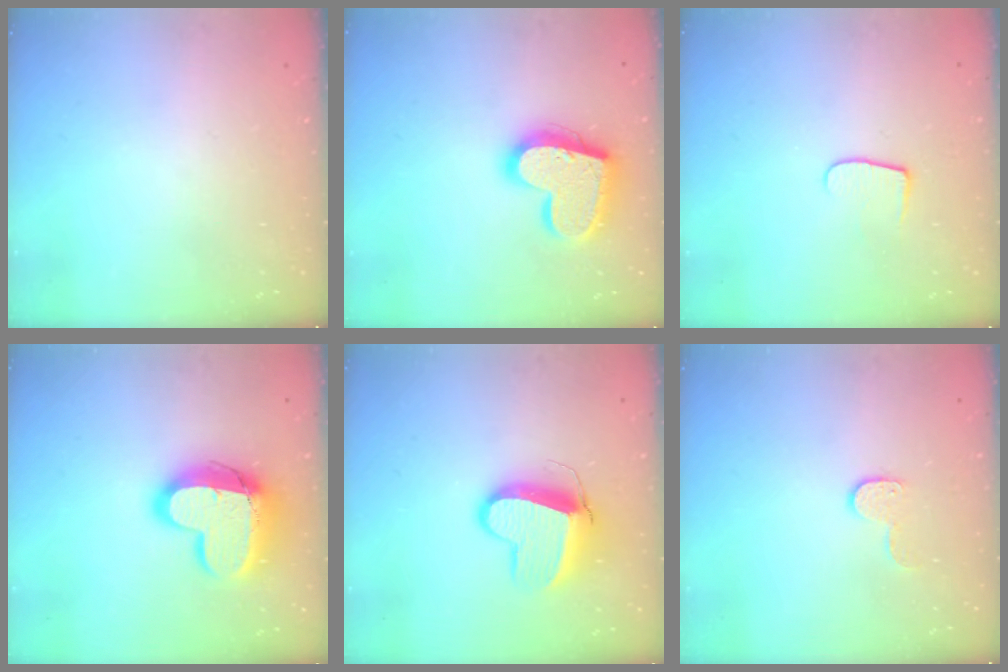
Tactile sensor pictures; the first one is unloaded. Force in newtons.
{"total": 19.0, "press": 18.9, "slide": 1.6}
{"total": 6.1, "press": 6.0, "slide": 0.6}
{"total": 17.2, "press": 17.1, "slide": 1.5}
{"total": 12.0, "press": 11.9, "slide": 1.2}
{"total": 5.9, "press": 5.9, "slide": 0.5}